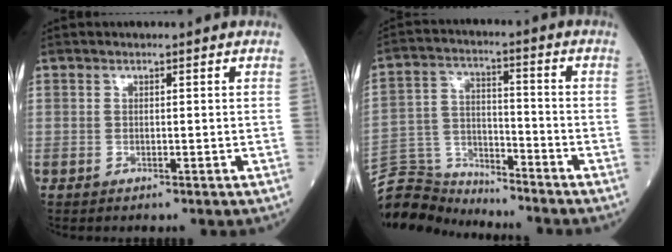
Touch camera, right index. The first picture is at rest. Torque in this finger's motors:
{"motor_torque": [-0.90, -1.18, -0.19, -0.21]}